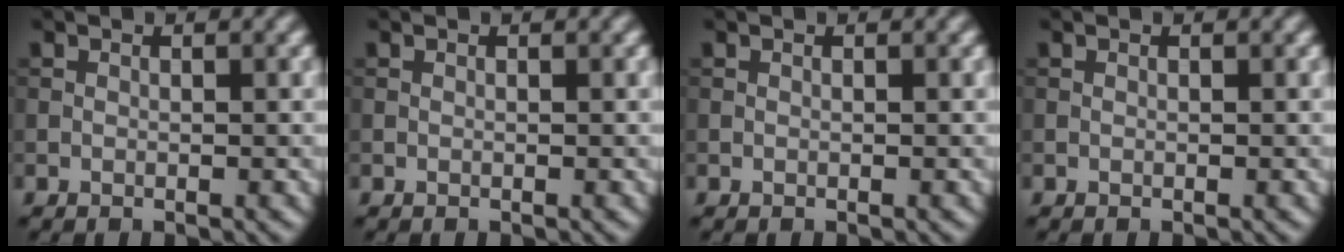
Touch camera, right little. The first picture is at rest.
{"total": 0.0}
{"total": 0.0}
{"total": 0.0}